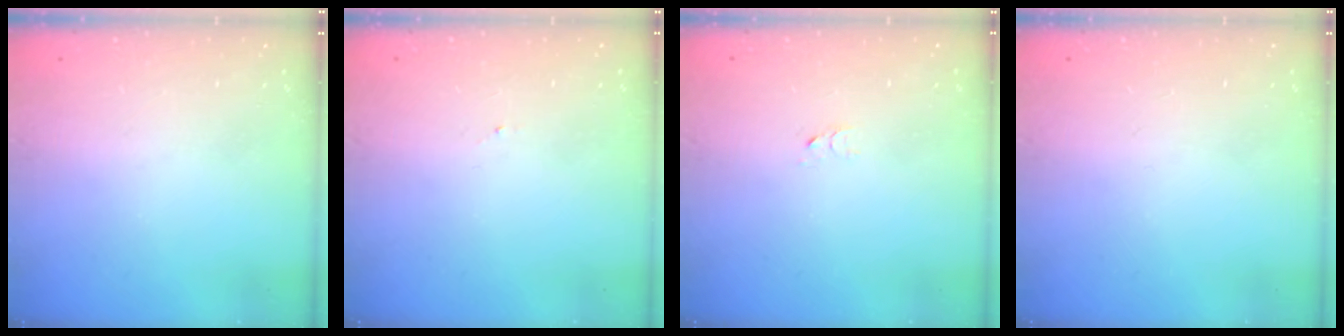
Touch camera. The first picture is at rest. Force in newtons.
{"total": 2.5, "press": 2.5, "slide": 0.1}
{"total": 2.7, "press": 2.7, "slide": 0.2}
{"total": 0.0}